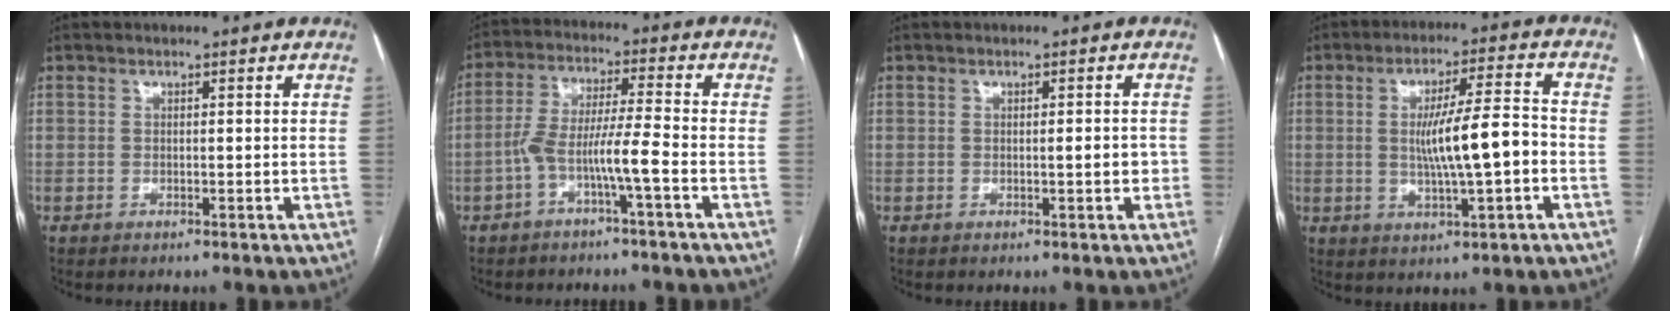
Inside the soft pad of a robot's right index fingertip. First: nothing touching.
{"total": 7.1, "force": [-3.1, -0.5, 6.4], "torque": [-0.126, 0.023, -0.057]}
{"total": 1.6, "force": [-0.2, 0.4, 1.5], "torque": [-0.020, 0.002, -0.004]}
{"total": 9.8, "force": [-1.1, 0.8, 9.7], "torque": [-0.164, 0.009, -0.018]}